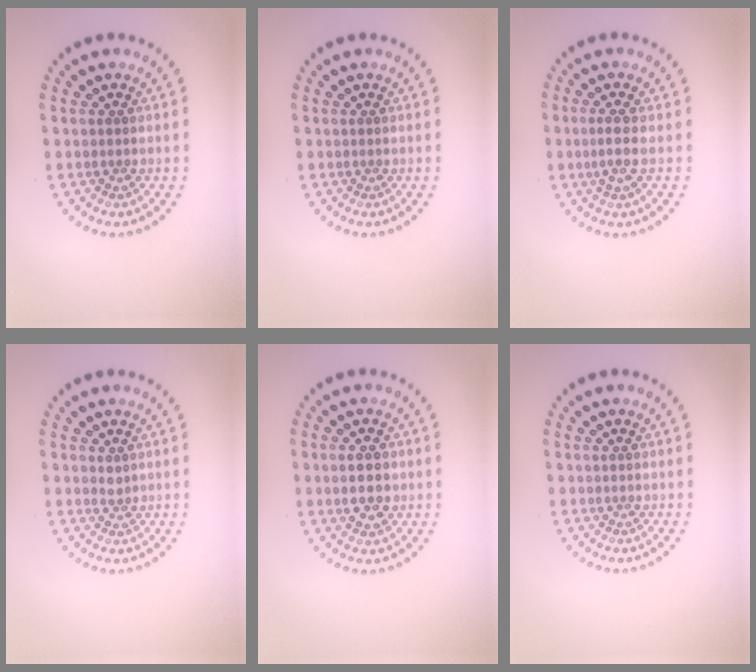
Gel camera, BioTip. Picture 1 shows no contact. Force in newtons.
{"total": 0.0}
{"total": 1.9, "press": 1.4, "slide": 1.2}
{"total": 0.8, "press": 0.6, "slide": 0.6}
{"total": 3.1, "press": 3.1, "slide": 0.2}
{"total": 0.0}